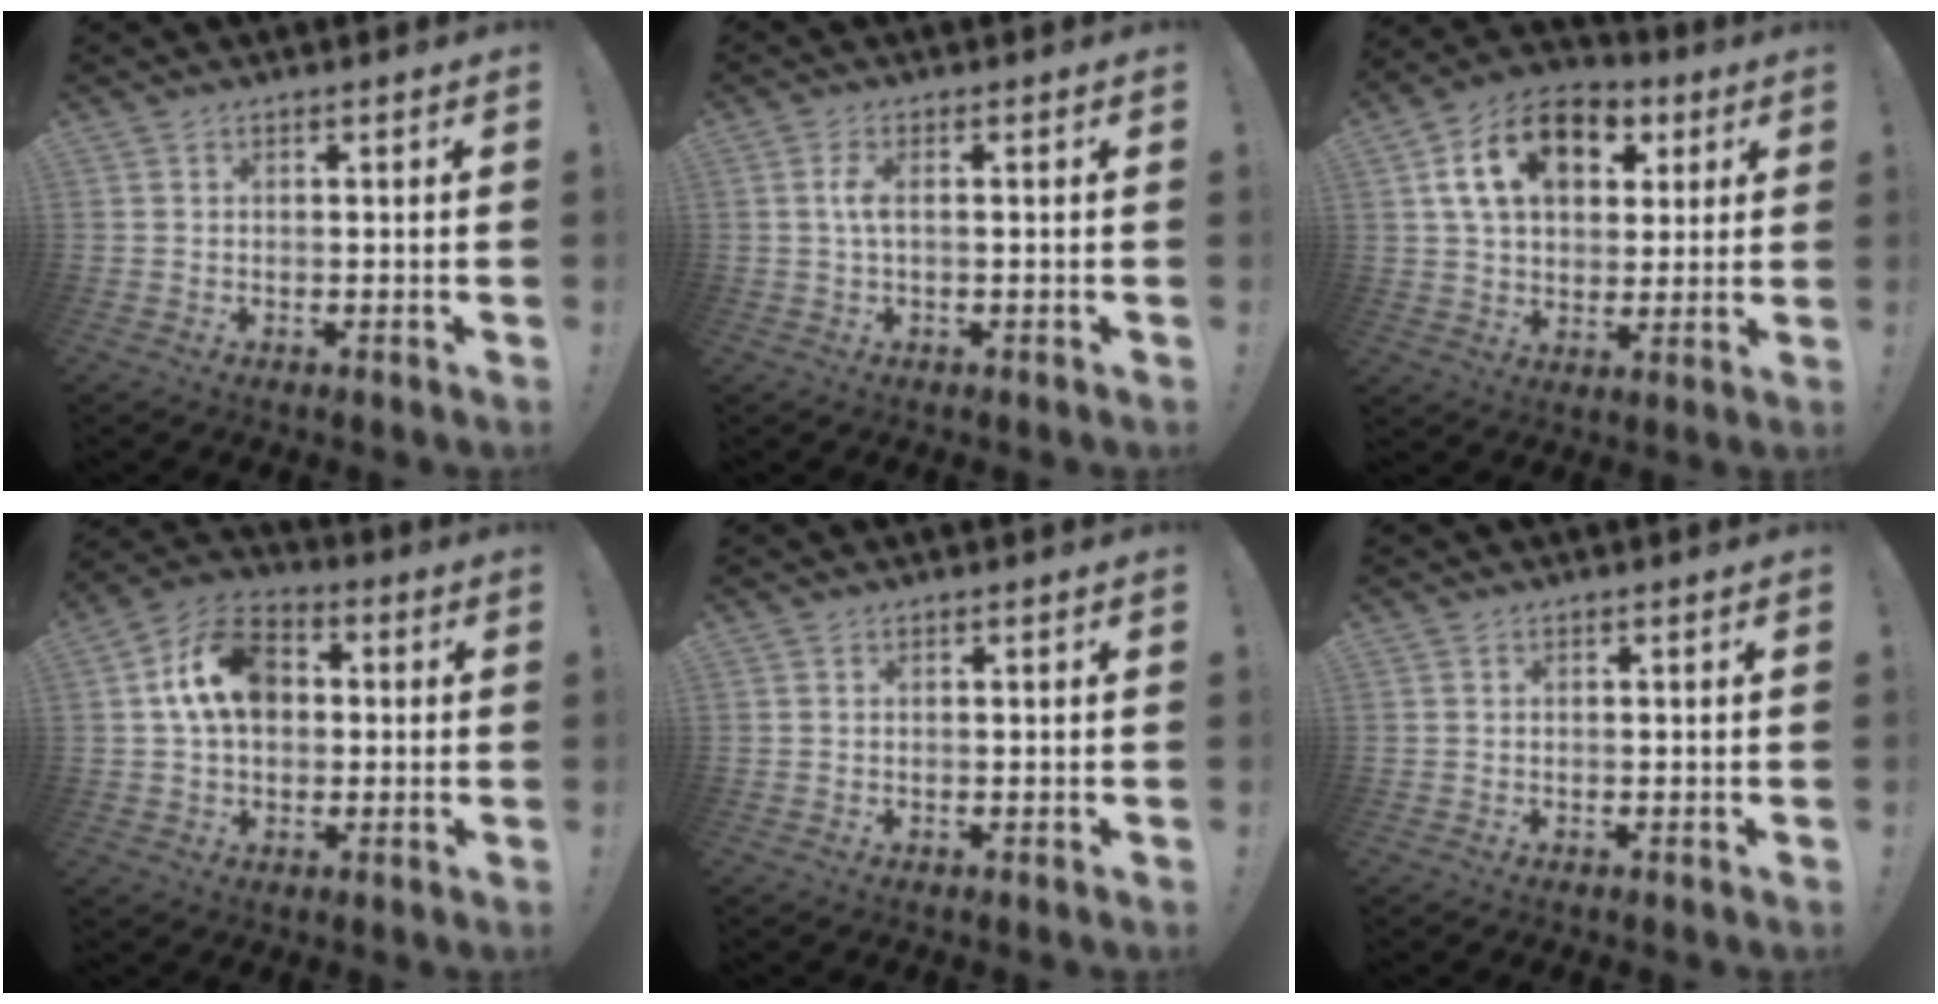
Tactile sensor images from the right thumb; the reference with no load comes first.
{"total": 3.4, "force": [0.1, 1.0, 3.2], "torque": [-0.061, 0.000, -0.003]}
{"total": 17.1, "force": [6.8, 11.5, 10.7], "torque": [-0.169, -0.013, 0.125]}
{"total": 14.2, "force": [2.8, 10.3, 9.4], "torque": [-0.155, 0.012, 0.059]}
{"total": 0.0}
{"total": 0.0}